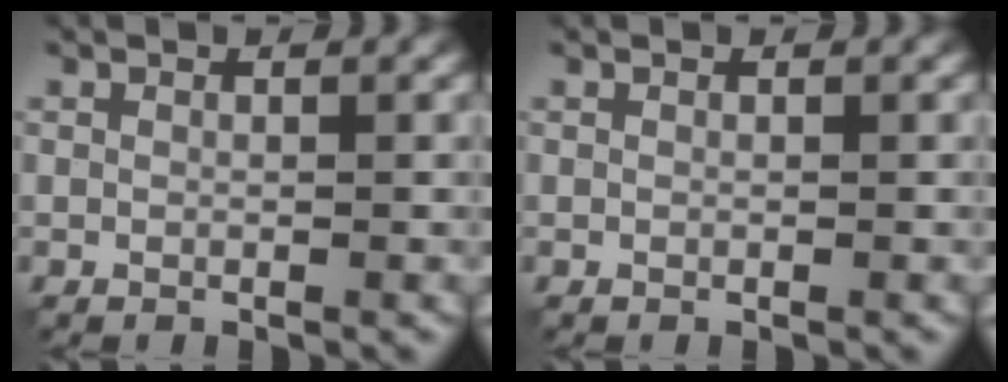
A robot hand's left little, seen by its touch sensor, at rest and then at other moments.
{"total": 0.0}